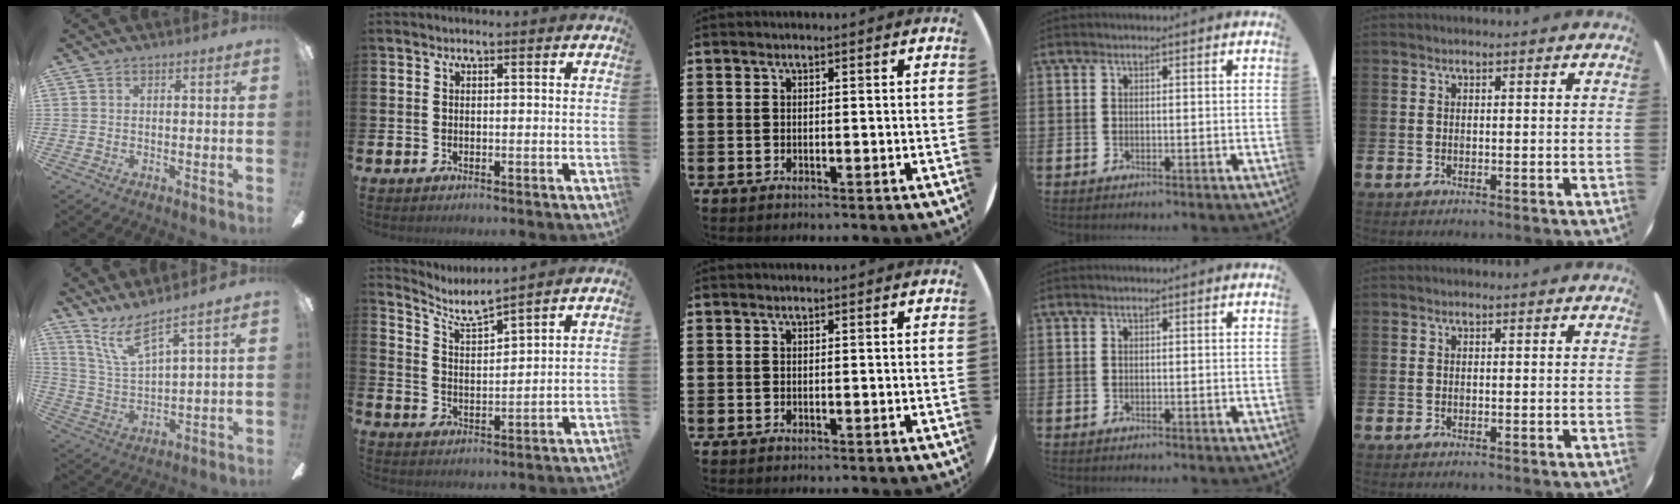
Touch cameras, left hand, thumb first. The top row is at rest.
{"thumb": {"total": 10.4, "force": [7.9, 2.2, 6.5], "torque": [-0.143, -0.035, 0.145]}, "index": {"total": 4.7, "force": [4.4, 0.4, 1.6], "torque": [-0.054, -0.023, 0.074]}}